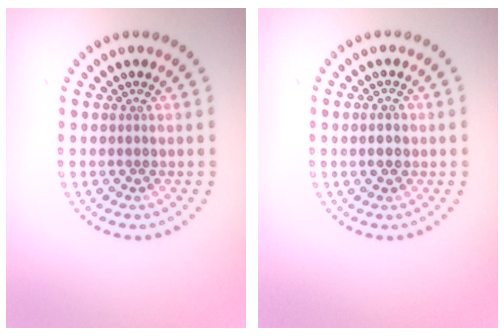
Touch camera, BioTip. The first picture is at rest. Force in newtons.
{"total": 1.5, "press": 1.5, "slide": 0.1}